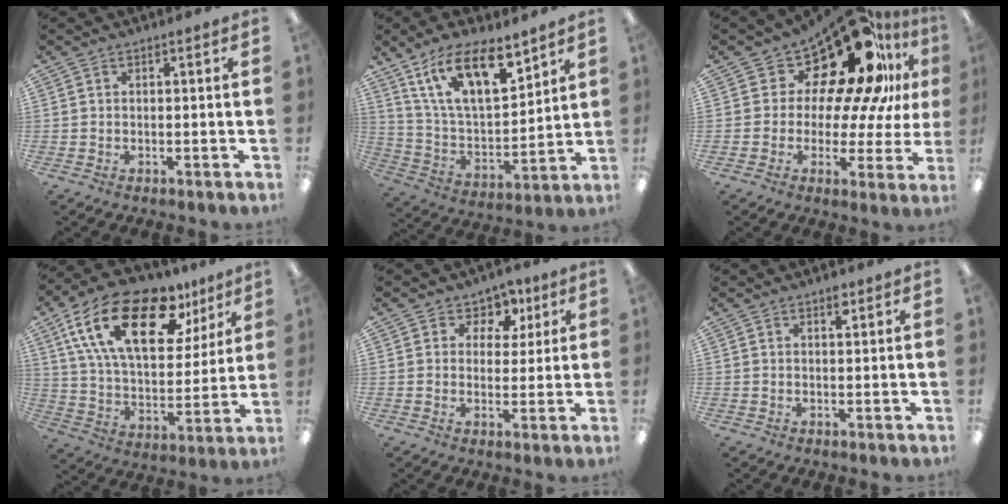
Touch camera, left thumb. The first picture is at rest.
{"total": 17.2, "force": [11.0, 6.8, 11.3], "torque": [-0.218, -0.051, 0.192]}
{"total": 20.8, "force": [13.3, 8.8, 13.4], "torque": [-0.217, -0.098, 0.222]}
{"total": 23.7, "force": [12.7, 11.4, 16.5], "torque": [-0.289, -0.049, 0.217]}
{"total": 5.7, "force": [2.5, 4.9, 1.4], "torque": [-0.017, -0.014, 0.042]}
{"total": 2.2, "force": [1.4, 1.0, 1.4], "torque": [-0.005, -0.009, 0.020]}